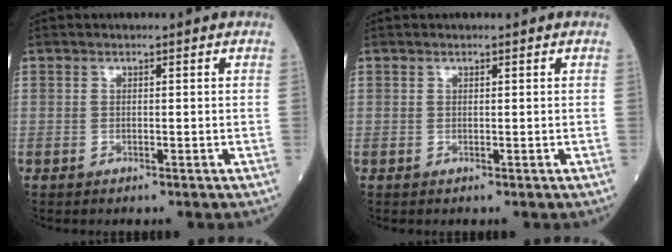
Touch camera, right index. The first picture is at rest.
{"total": 0.0}